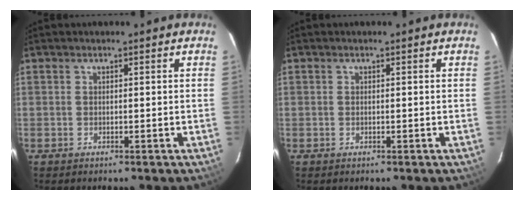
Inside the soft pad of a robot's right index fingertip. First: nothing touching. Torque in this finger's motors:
{"motor_torque": [0.06, 0.03, -0.02, -0.01]}